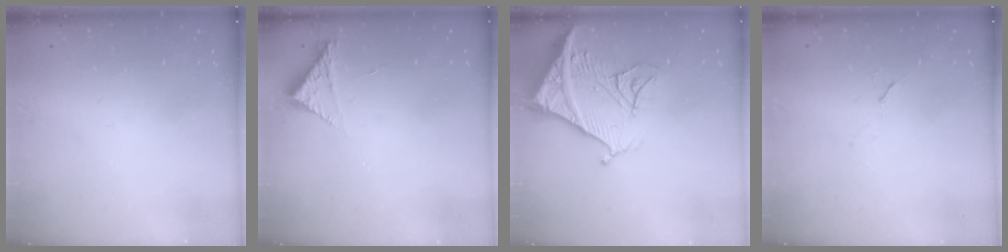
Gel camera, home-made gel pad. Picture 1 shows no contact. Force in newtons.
{"total": 4.3, "press": 4.3, "slide": 0.3}
{"total": 17.6, "press": 17.4, "slide": 2.1}
{"total": 6.0, "press": 5.3, "slide": 2.8}